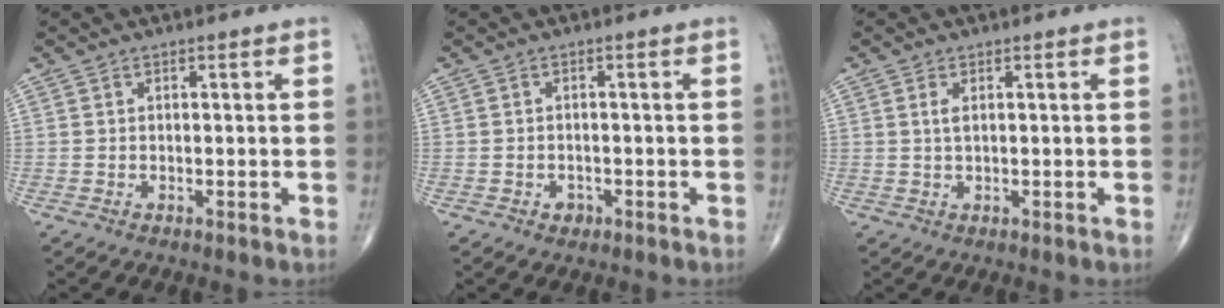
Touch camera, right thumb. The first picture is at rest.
{"total": 1.6, "force": [-0.8, 1.2, 0.5], "torque": [0.001, 0.005, -0.008]}
{"total": 1.6, "force": [0.5, 0.6, 1.4], "torque": [-0.034, 0.001, 0.013]}